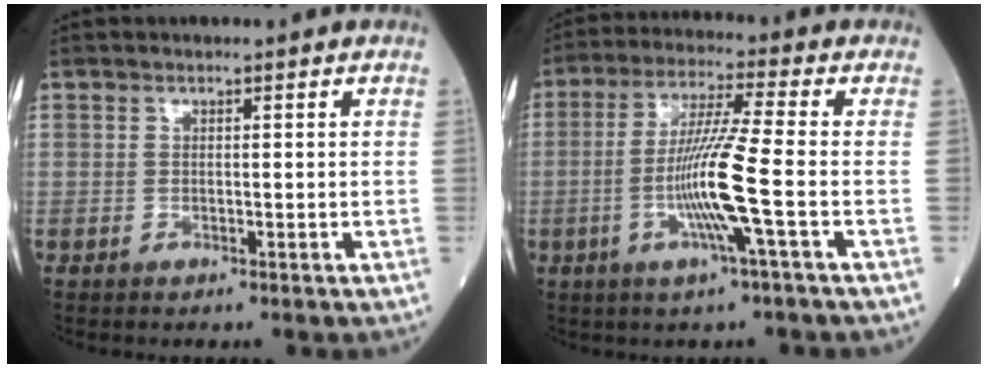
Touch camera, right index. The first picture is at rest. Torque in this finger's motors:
{"motor_torque": [0.31, -0.21, 0.35, 0.21]}